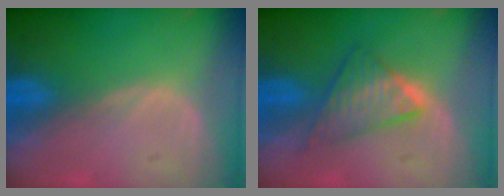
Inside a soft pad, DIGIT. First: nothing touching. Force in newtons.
{"total": 5.8, "press": 5.8, "slide": 0.7}